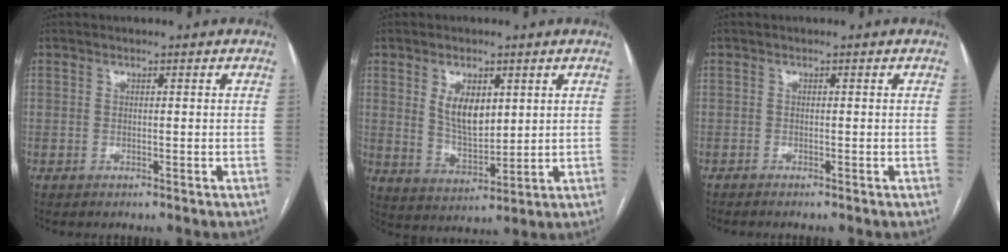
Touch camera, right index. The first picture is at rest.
{"total": 7.2, "force": [2.6, 3.6, 5.6], "torque": [-0.104, 0.000, 0.059]}
{"total": 1.1, "force": [-1.0, -0.2, 0.5], "torque": [-0.008, -0.002, -0.013]}